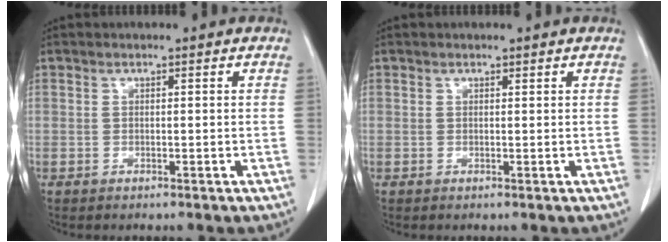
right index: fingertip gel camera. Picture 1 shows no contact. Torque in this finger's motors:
{"motor_torque": [-0.04, 0.15, 0.00, -0.01]}